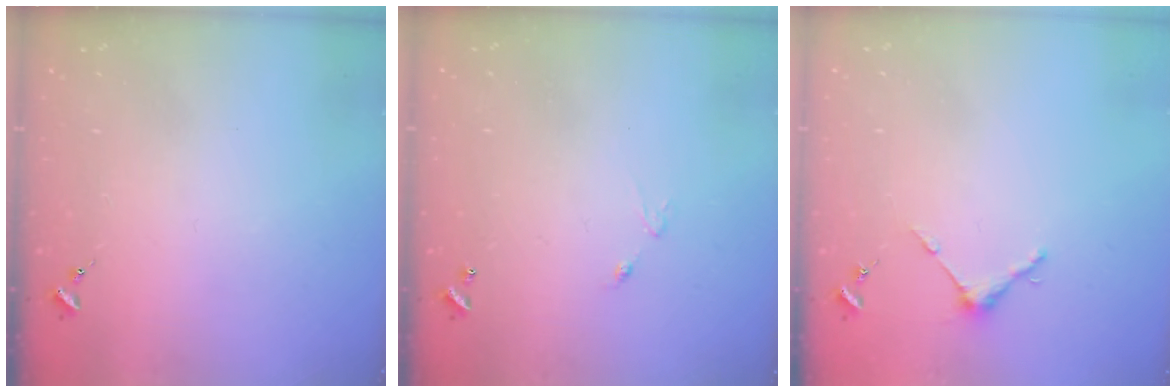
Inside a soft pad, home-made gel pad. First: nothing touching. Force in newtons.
{"total": 4.8, "press": 4.8, "slide": 0.3}
{"total": 4.0, "press": 4.0, "slide": 0.4}